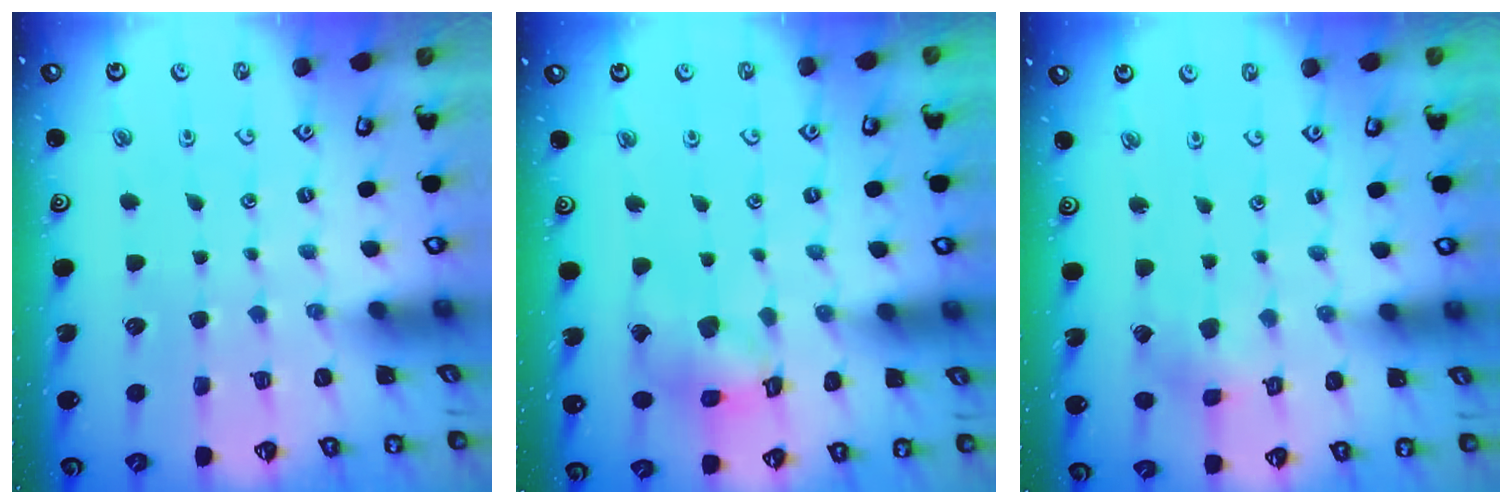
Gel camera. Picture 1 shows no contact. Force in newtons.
{"total": 12.2, "press": 12.1, "slide": 1.4}
{"total": 2.6, "press": 2.5, "slide": 0.3}